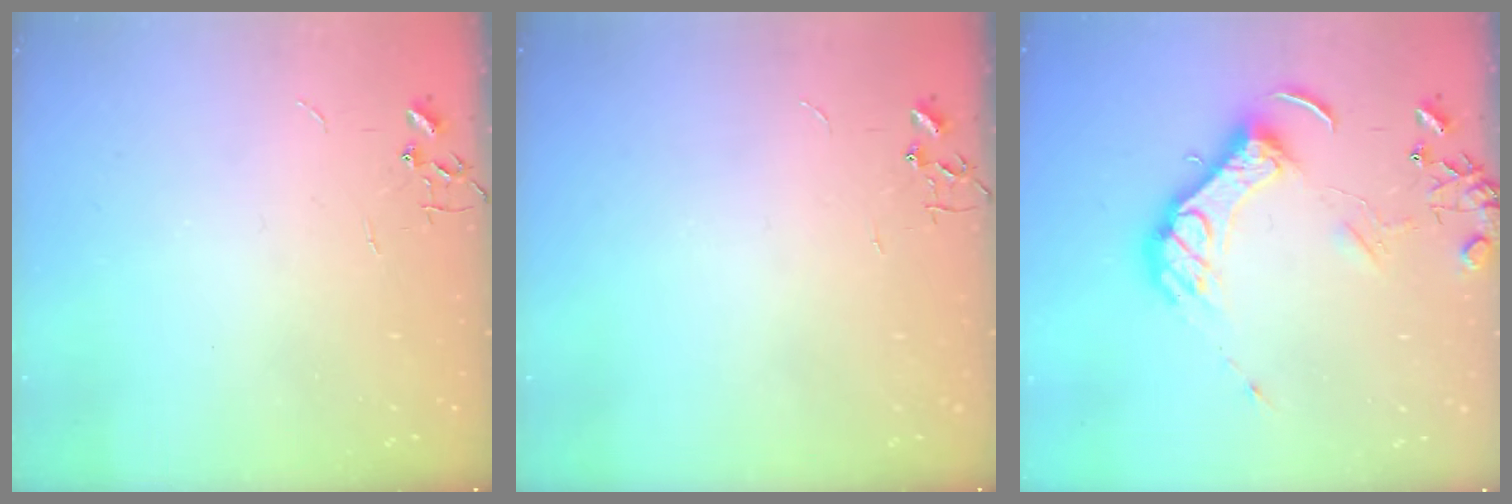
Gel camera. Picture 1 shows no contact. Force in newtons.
{"total": 0.0}
{"total": 13.8, "press": 13.7, "slide": 2.2}